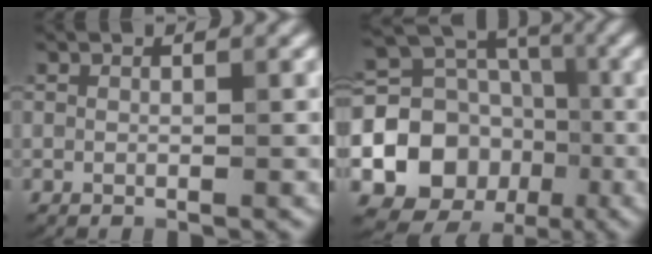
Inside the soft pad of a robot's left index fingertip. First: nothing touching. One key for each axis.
{"total": 10.7, "fx": -2.4, "fy": 9.3, "fz": 4.7, "tx": -0.101, "ty": -0.005, "tz": -0.048}